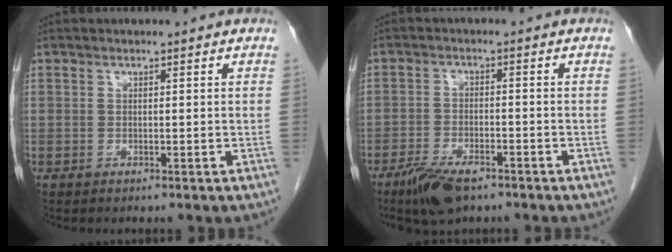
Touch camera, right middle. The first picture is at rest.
{"total": 7.0, "force": [-4.9, 2.5, 4.4], "torque": [-0.083, -0.008, -0.083]}